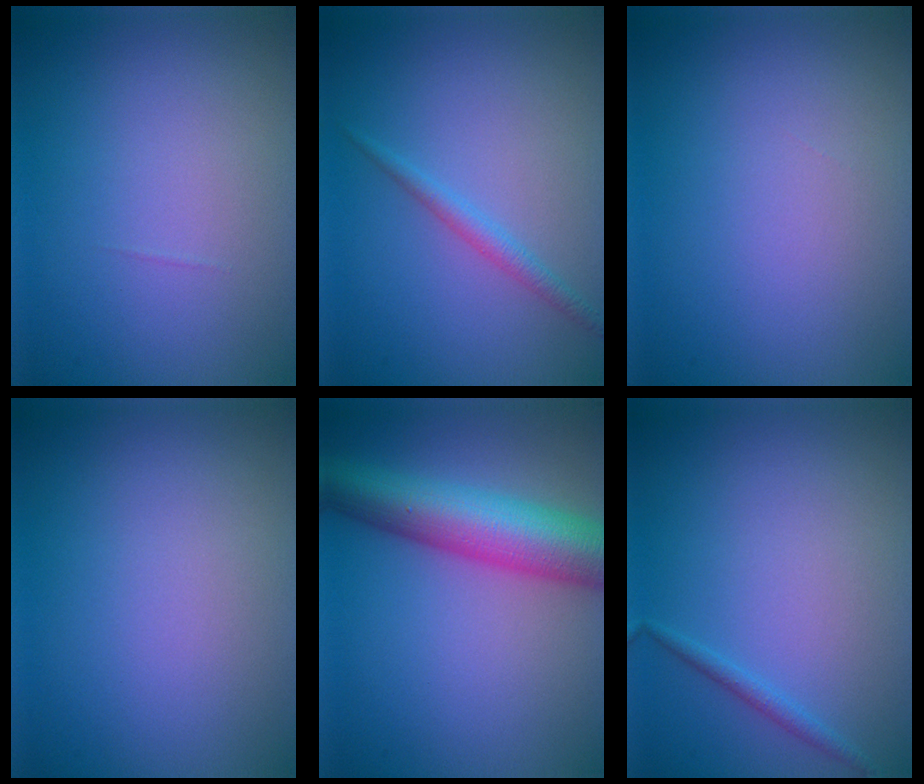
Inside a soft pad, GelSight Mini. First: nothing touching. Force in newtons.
{"total": 1.5, "press": 1.5, "slide": 0.0}
{"total": 0.0}
{"total": 0.0}
{"total": 9.2, "press": 9.2, "slide": 0.2}
{"total": 1.1, "press": 1.0, "slide": 0.1}